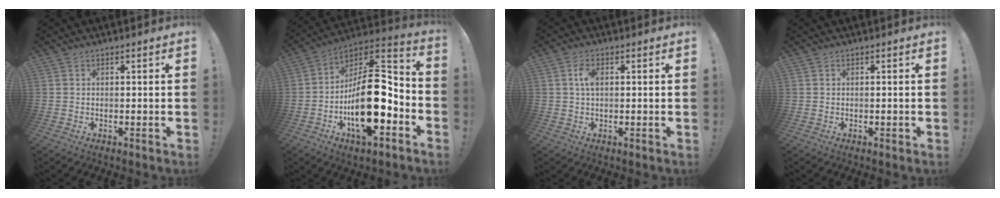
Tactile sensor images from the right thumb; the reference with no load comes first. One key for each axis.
{"total": 22.7, "fx": -5.1, "fy": 11.0, "fz": 19.2, "tx": -0.326, "ty": 0.026, "tz": -0.074}
{"total": 4.1, "fx": 0.8, "fy": 2.2, "fz": 3.3, "tx": -0.053, "ty": 0.003, "tz": 0.010}
{"total": 0.6, "fx": 0.0, "fy": 0.6, "fz": 0.1, "tx": 0.000, "ty": 0.002, "tz": 0.000}